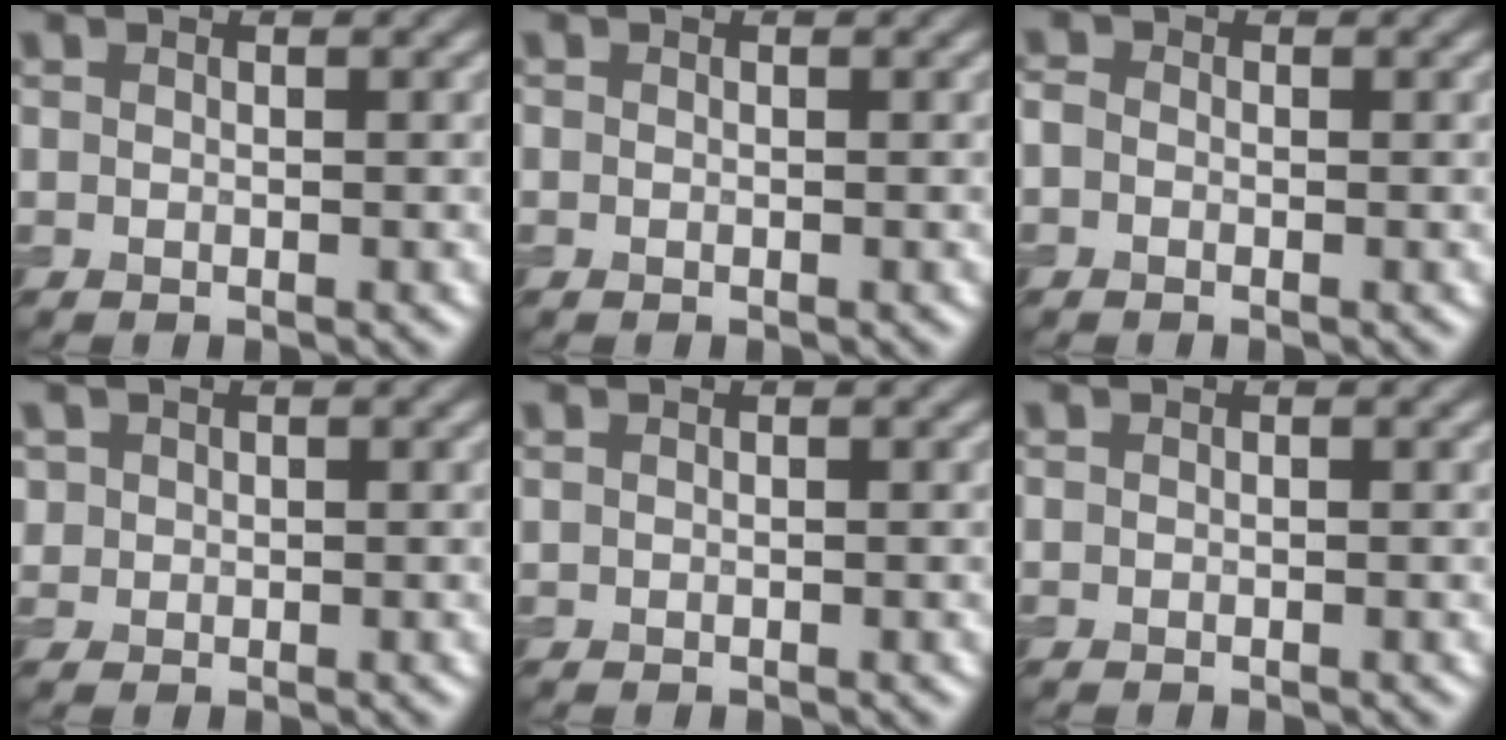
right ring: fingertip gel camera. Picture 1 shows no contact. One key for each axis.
{"total": 0.0}
{"total": 1.0, "fx": -0.5, "fy": 0.8, "fz": 0.5, "tx": -0.007, "ty": -0.001, "tz": -0.012}
{"total": 0.8, "fx": 0.2, "fy": 0.8, "fz": 0.0, "tx": 0.006, "ty": -0.003, "tz": 0.006}
{"total": 0.0}
{"total": 0.0}